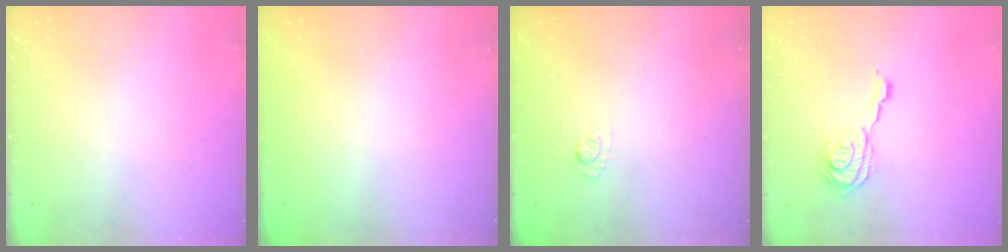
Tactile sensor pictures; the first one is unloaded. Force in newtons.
{"total": 2.2, "press": 2.1, "slide": 0.8}
{"total": 2.2, "press": 1.6, "slide": 1.4}
{"total": 11.8, "press": 11.7, "slide": 1.4}